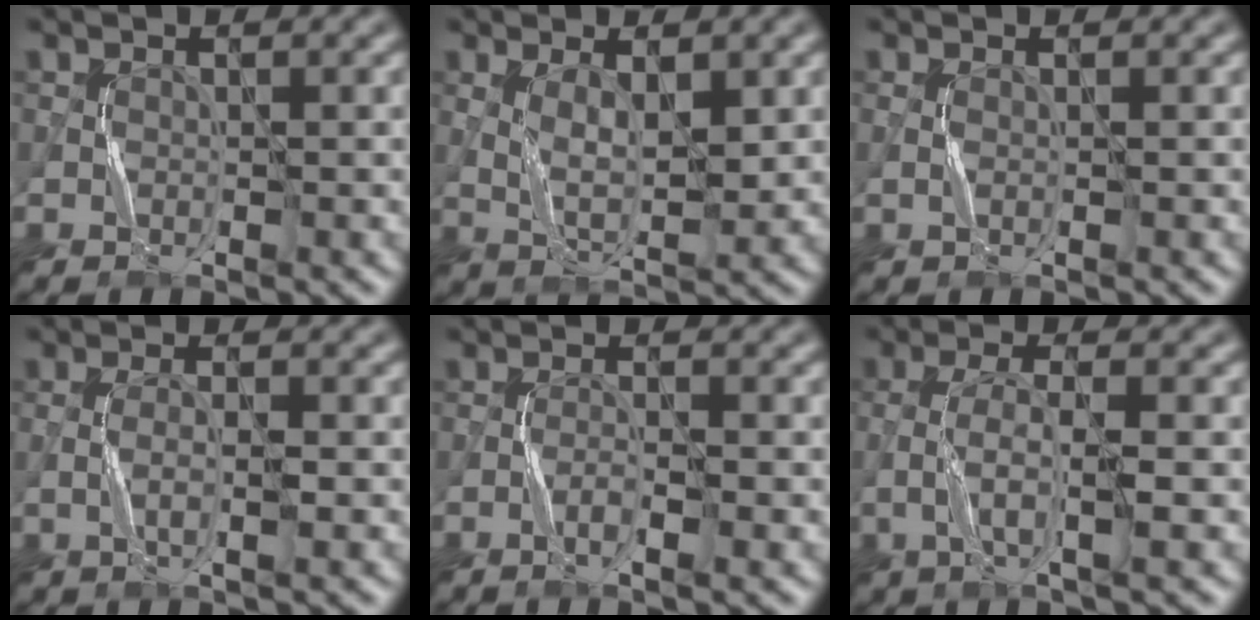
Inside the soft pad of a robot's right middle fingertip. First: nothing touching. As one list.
[{"total": 3.6, "force": [0.9, 1.3, 3.3], "torque": [-0.067, -0.007, 0.023]}, {"total": 0.5, "force": [0.1, 0.1, 0.5], "torque": [-0.016, 0.001, 0.000]}, {"total": 2.0, "force": [-0.3, 0.4, 2.0], "torque": [-0.044, 0.001, -0.010]}, {"total": 1.8, "force": [-0.8, 0.3, 1.6], "torque": [-0.030, 0.004, -0.017]}, {"total": 3.9, "force": [-0.8, 0.8, 3.7], "torque": [-0.077, 0.005, -0.020]}]